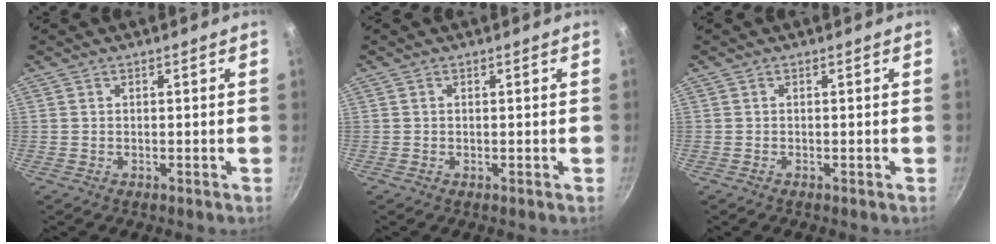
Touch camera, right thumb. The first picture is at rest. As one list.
[{"total": 0.0}, {"total": 0.0}]